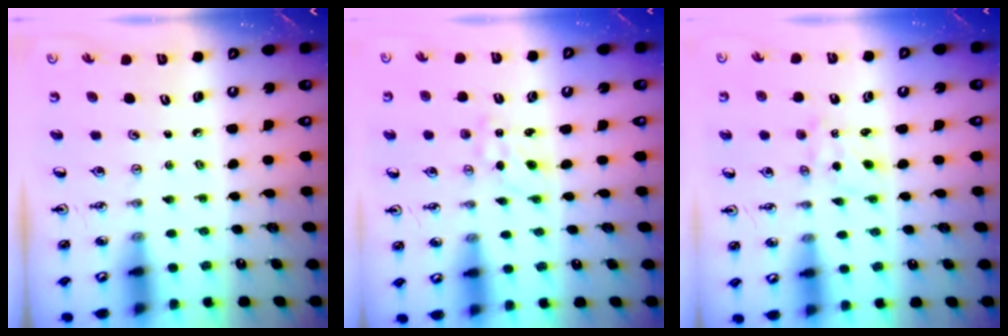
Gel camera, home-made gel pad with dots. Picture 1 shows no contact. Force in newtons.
{"total": 0.0}
{"total": 1.1, "press": 0.9, "slide": 0.6}